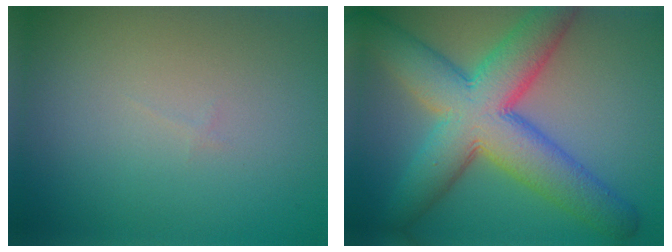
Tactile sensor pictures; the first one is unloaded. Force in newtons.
{"total": 10.7, "press": 10.7, "slide": 0.3}